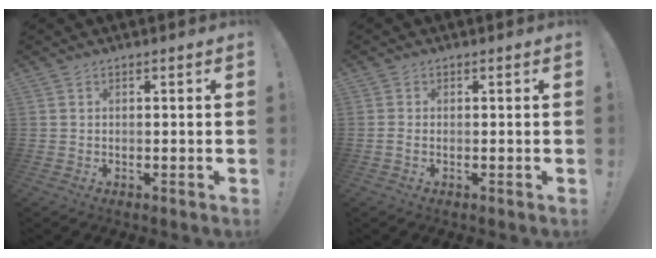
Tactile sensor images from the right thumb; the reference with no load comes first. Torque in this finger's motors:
{"motor_torque": [-0.10, -0.08, -0.15, 0.02, 0.10]}